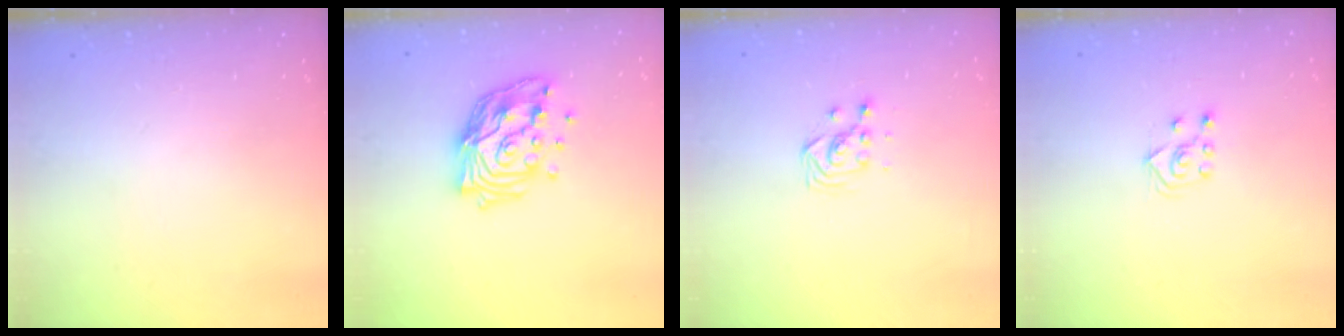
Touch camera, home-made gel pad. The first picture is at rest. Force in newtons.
{"total": 14.8, "press": 14.8, "slide": 1.2}
{"total": 3.3, "press": 3.3, "slide": 0.3}
{"total": 5.7, "press": 5.7, "slide": 0.8}